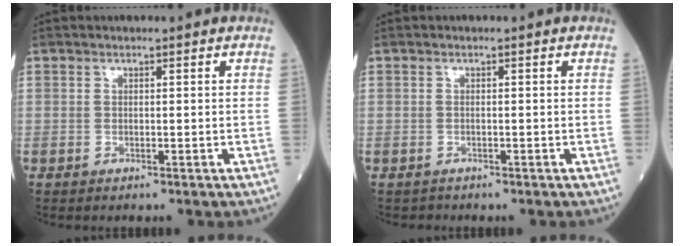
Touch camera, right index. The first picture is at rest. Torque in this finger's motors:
{"motor_torque": [0.16, -0.10, 0.04, 0.01]}